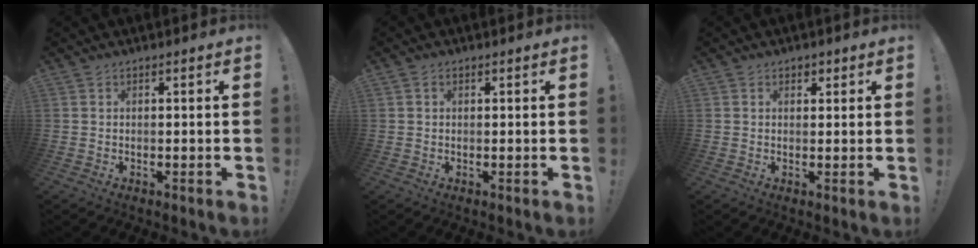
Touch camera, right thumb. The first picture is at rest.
{"total": 0.8, "force": [0.4, 0.6, 0.3], "torque": [-0.002, 0.001, 0.006]}
{"total": 1.8, "force": [0.9, 1.5, 0.5], "torque": [-0.001, -0.001, 0.014]}